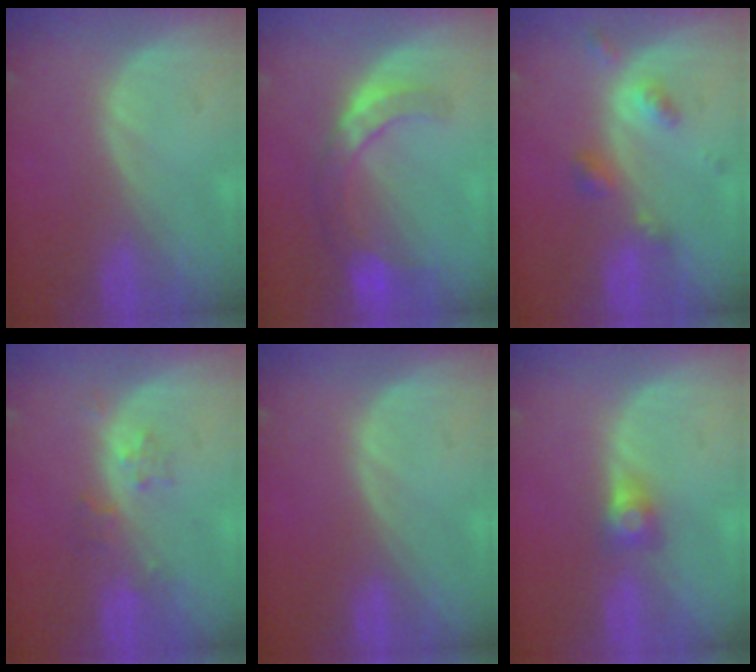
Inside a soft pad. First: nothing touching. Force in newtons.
{"total": 7.5, "press": 6.7, "slide": 3.5}
{"total": 4.5, "press": 4.0, "slide": 1.9}
{"total": 2.6, "press": 2.6, "slide": 0.2}
{"total": 0.0}
{"total": 2.6, "press": 2.4, "slide": 1.0}